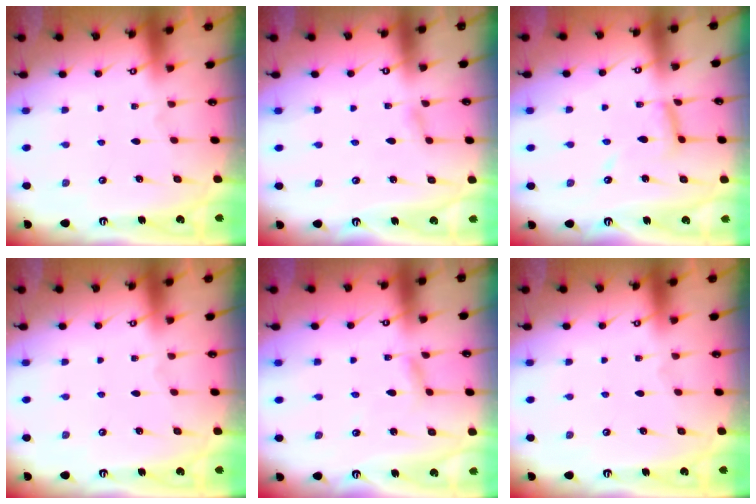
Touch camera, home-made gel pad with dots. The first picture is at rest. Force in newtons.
{"total": 1.3, "press": 1.3, "slide": 0.1}
{"total": 9.3, "press": 9.3, "slide": 0.6}
{"total": 0.0}
{"total": 2.8, "press": 2.8, "slide": 0.1}
{"total": 0.0}